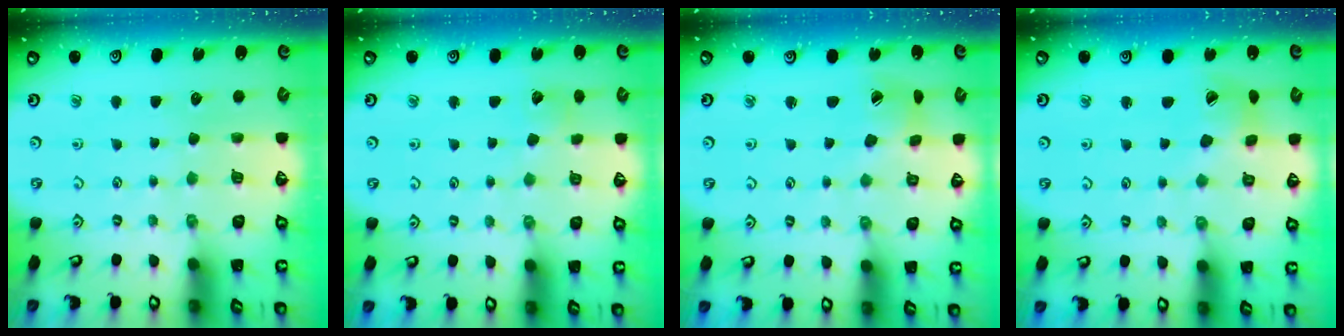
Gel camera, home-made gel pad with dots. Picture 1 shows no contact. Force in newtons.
{"total": 3.4, "press": 3.3, "slide": 0.4}
{"total": 5.5, "press": 5.5, "slide": 0.6}
{"total": 6.7, "press": 6.7, "slide": 0.9}